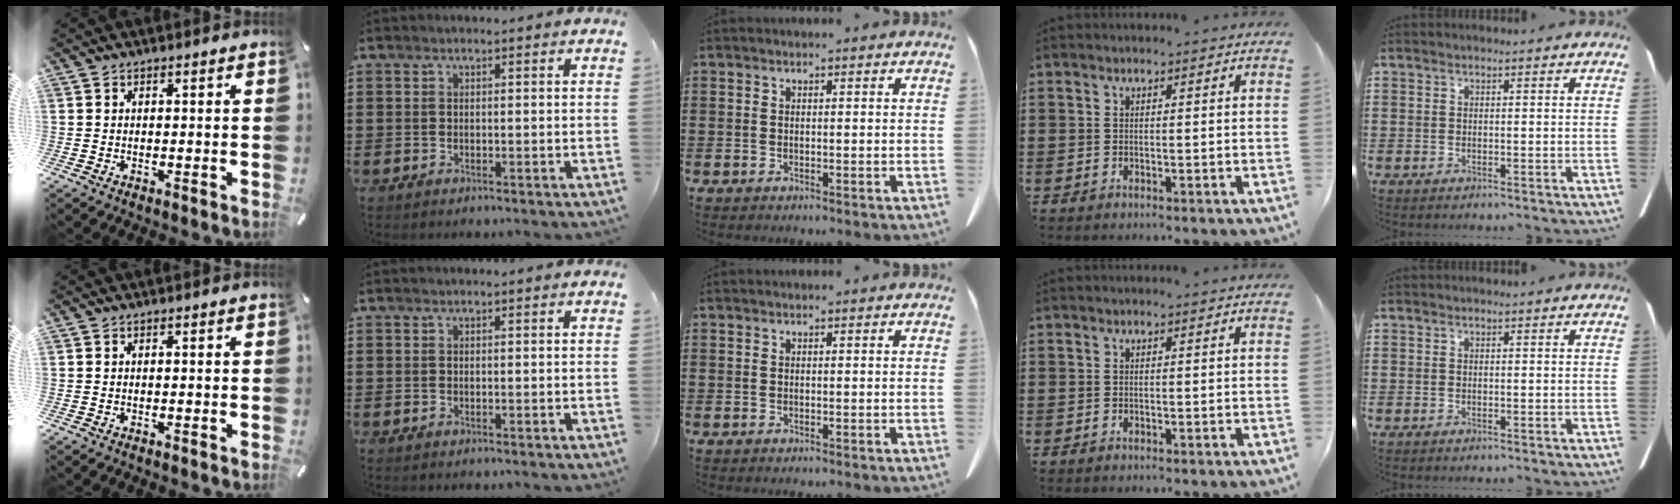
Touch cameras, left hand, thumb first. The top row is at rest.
{}